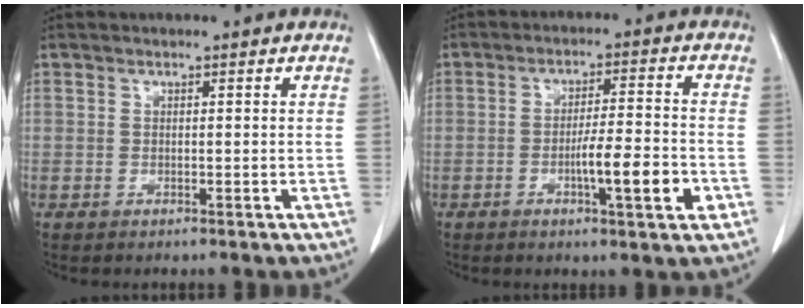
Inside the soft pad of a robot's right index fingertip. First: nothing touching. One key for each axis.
{"total": 9.0, "fx": -3.0, "fy": 1.2, "fz": 8.4, "tx": -0.133, "ty": 0.004, "tz": -0.045}